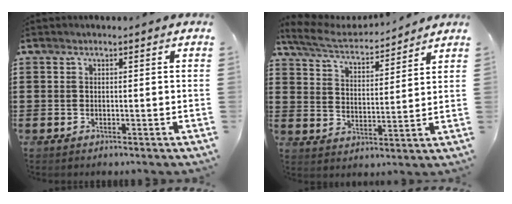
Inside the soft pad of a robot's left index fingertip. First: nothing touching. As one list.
[{"total": 5.3, "force": [4.9, 1.0, 1.6], "torque": [-0.058, -0.028, 0.082]}]